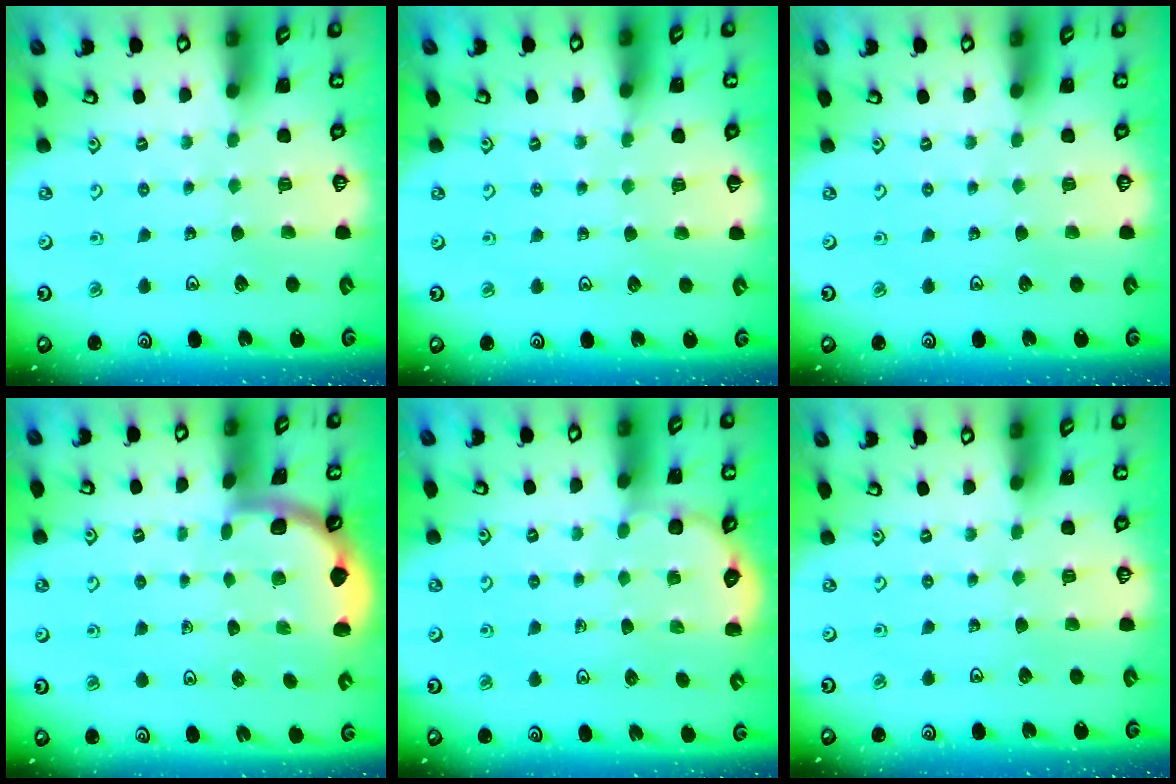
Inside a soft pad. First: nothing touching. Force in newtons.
{"total": 3.4, "press": 3.4, "slide": 0.6}
{"total": 0.0}
{"total": 1.9, "press": 1.9, "slide": 0.0}
{"total": 2.7, "press": 2.7, "slide": 0.3}
{"total": 0.0}